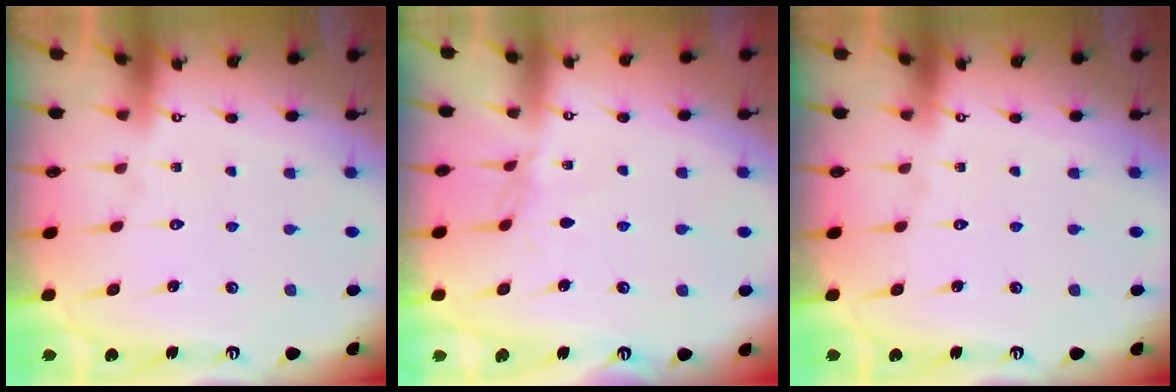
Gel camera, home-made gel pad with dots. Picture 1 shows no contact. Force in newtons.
{"total": 2.3, "press": 2.3, "slide": 0.5}
{"total": 0.0}